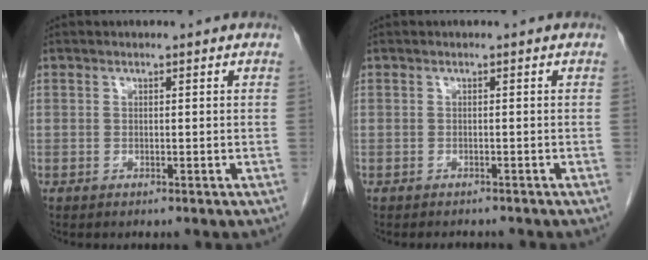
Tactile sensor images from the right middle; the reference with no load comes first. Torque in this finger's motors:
{"motor_torque": [0.38, -0.15, 0.01, 0.03]}